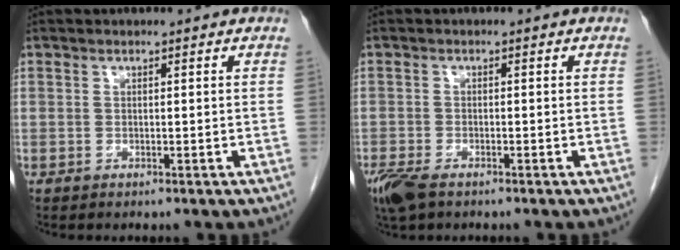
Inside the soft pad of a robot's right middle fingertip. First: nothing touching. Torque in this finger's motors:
{"motor_torque": [0.39, -0.25, 0.04, 0.05]}